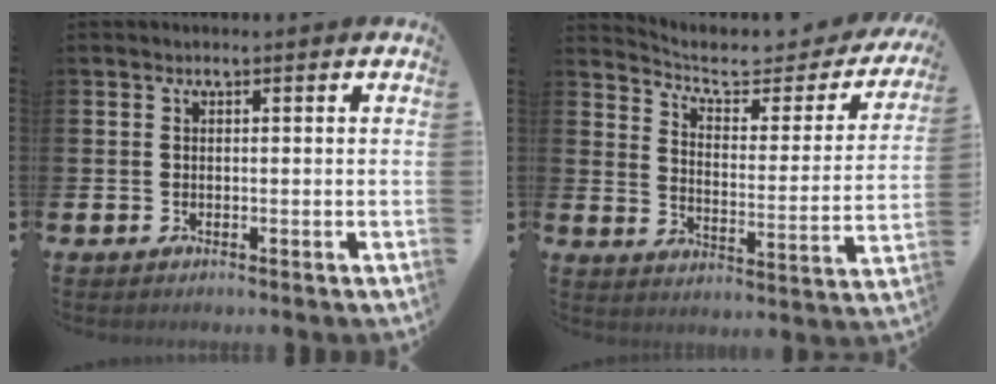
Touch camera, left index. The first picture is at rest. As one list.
[{"total": 6.9, "force": [6.0, 2.4, 2.4], "torque": [-0.071, -0.043, 0.098]}]